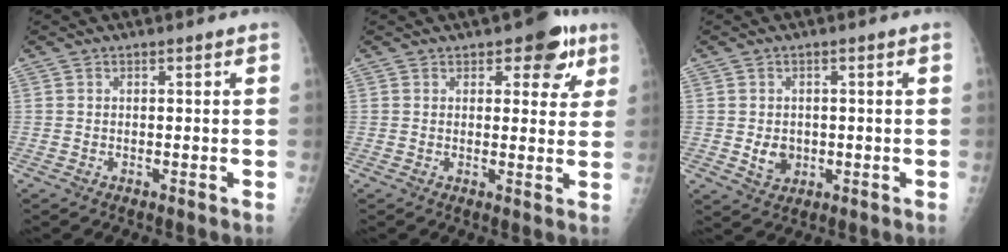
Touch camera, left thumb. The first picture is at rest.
{"total": 7.3, "force": [3.8, 4.1, 4.7], "torque": [-0.016, -0.010, 0.040]}
{"total": 4.0, "force": [-0.4, 3.3, 2.2], "torque": [-0.022, -0.001, 0.003]}